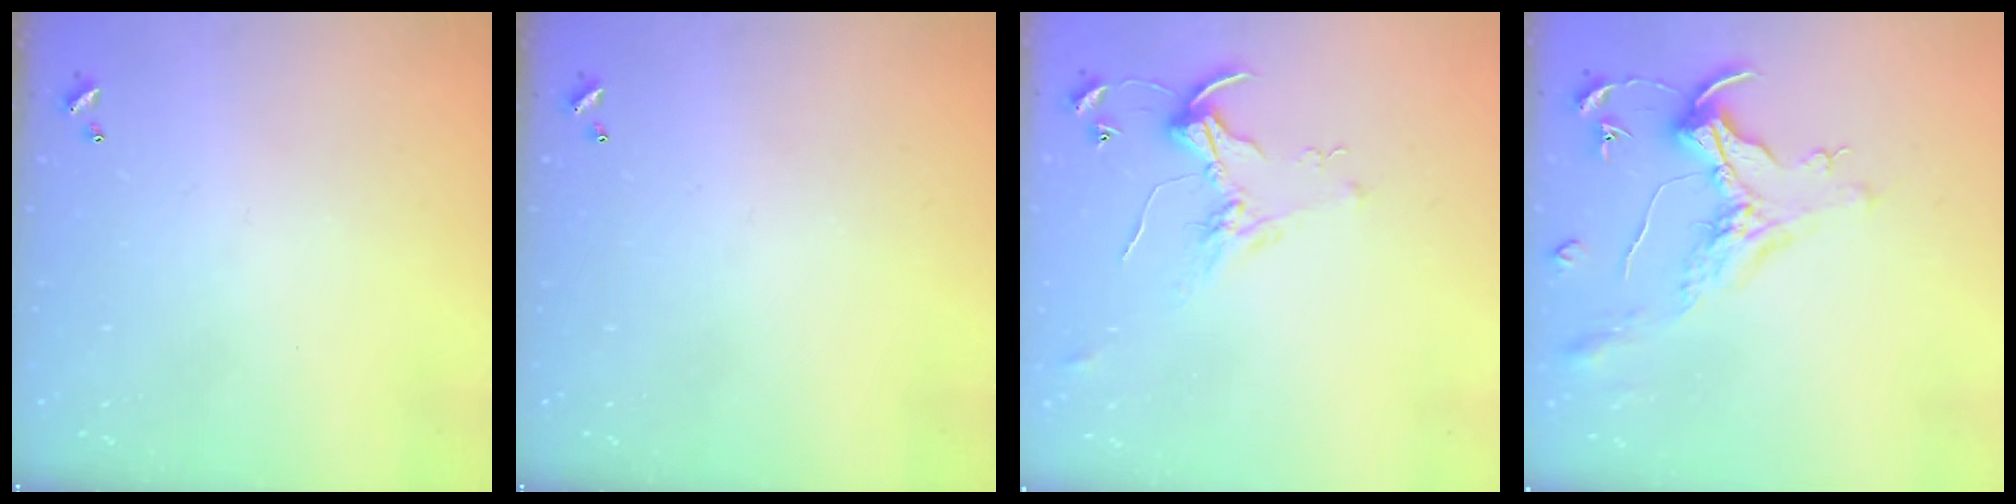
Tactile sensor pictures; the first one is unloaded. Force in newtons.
{"total": 0.0}
{"total": 2.2, "press": 2.1, "slide": 0.3}
{"total": 1.5, "press": 1.3, "slide": 0.7}